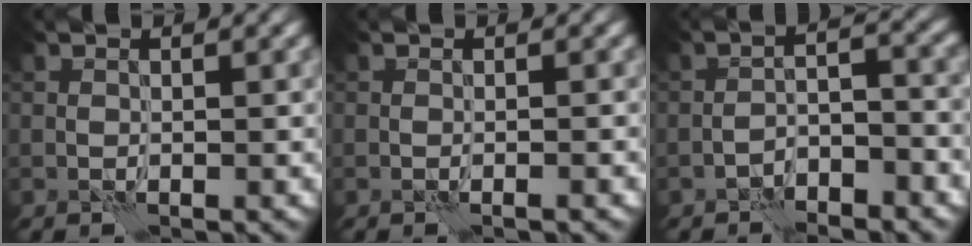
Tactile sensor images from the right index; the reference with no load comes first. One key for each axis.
{"total": 1.0, "fx": -0.3, "fy": 0.2, "fz": 0.9, "tx": -0.011, "ty": -0.001, "tz": -0.014}
{"total": 3.8, "fx": -2.7, "fy": 0.9, "fz": 2.6, "tx": -0.042, "ty": 0.014, "tz": -0.051}